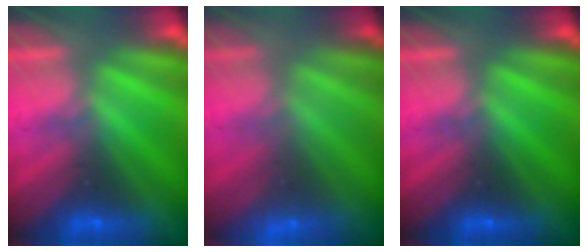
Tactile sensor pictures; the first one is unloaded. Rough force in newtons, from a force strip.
{"total": 2.9}
{"total": 0.0}